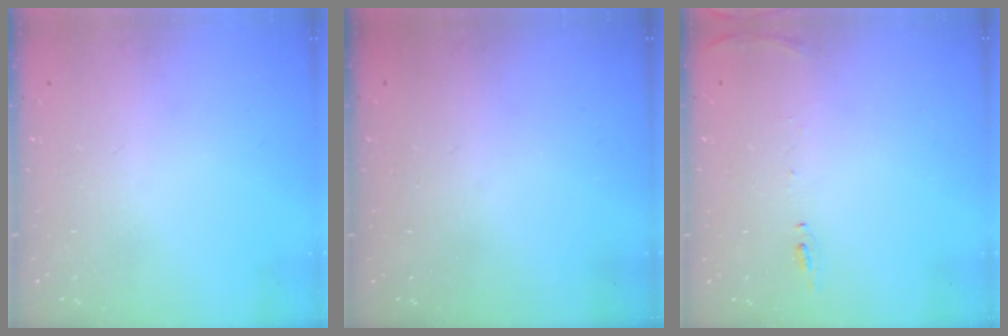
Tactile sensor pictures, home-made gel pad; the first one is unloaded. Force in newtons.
{"total": 0.0}
{"total": 6.1, "press": 6.0, "slide": 0.9}